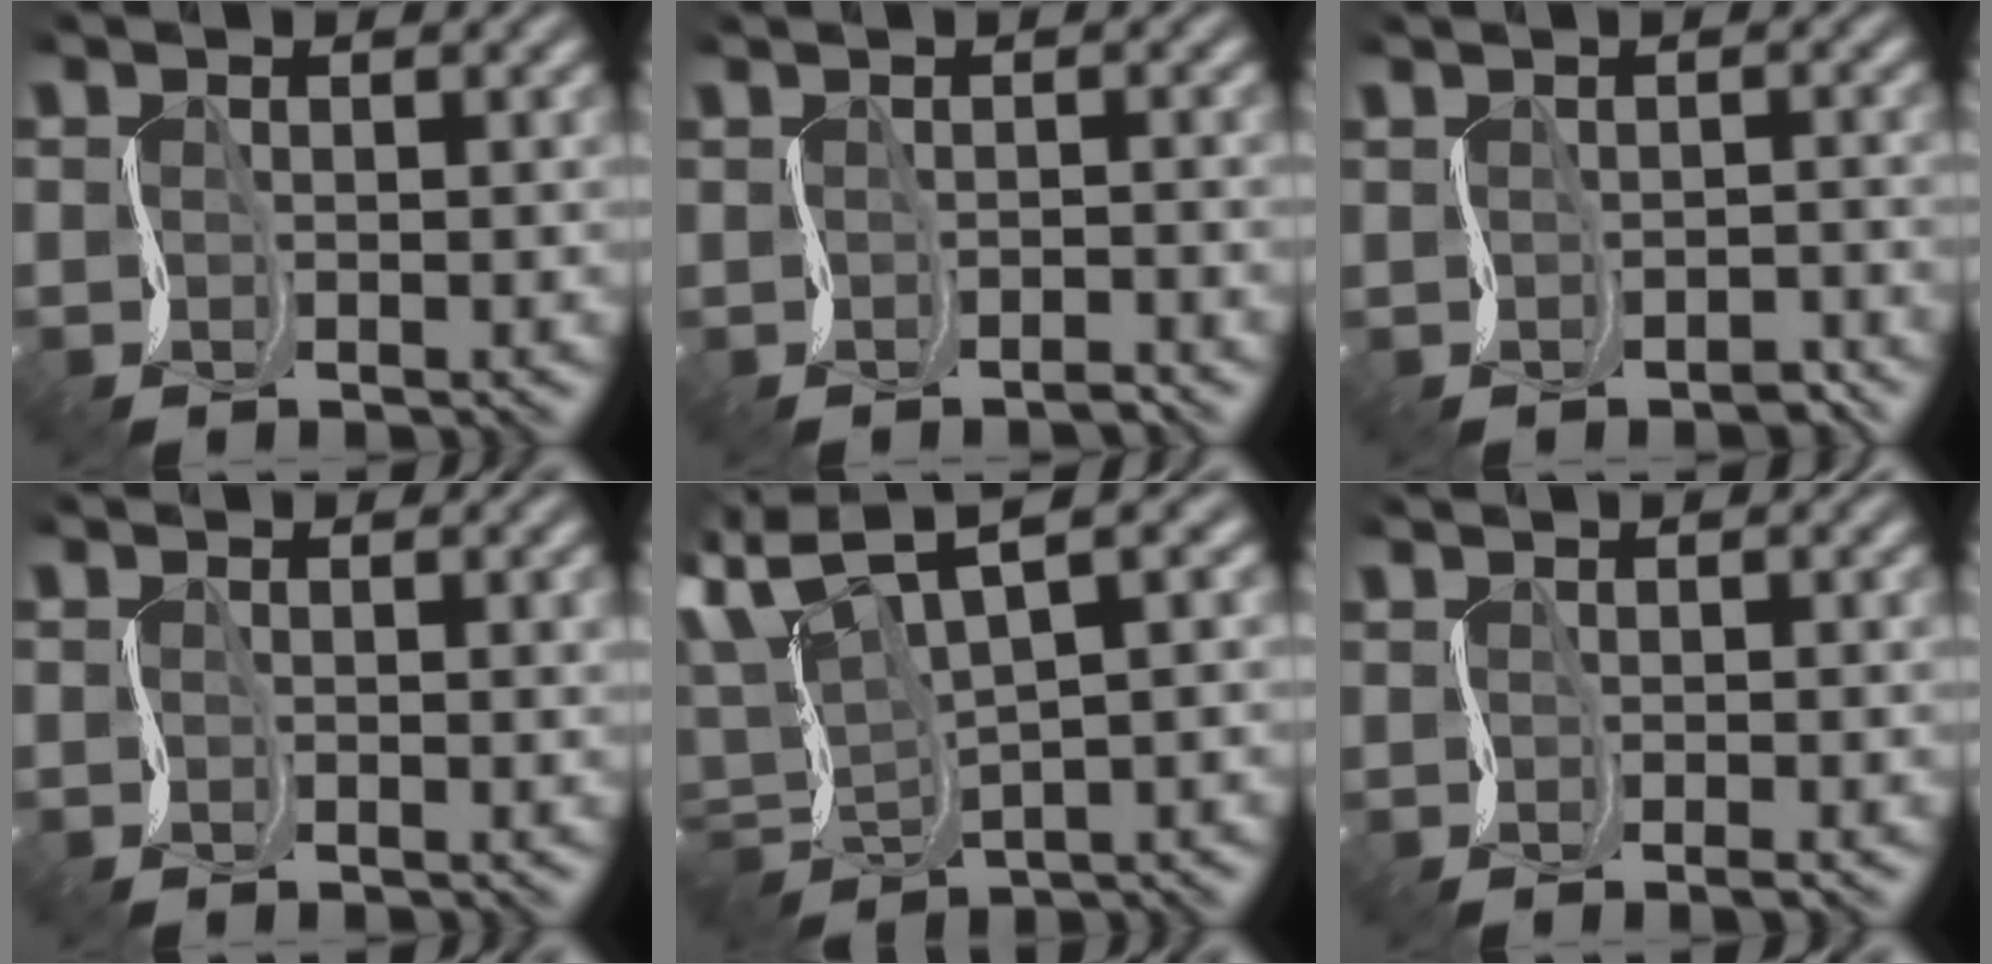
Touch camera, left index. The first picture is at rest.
{"total": 0.9, "force": [-0.6, 0.0, 0.7], "torque": [-0.013, -0.006, -0.013]}
{"total": 1.8, "force": [-1.0, 0.9, 1.3], "torque": [-0.016, -0.005, -0.015]}
{"total": 0.0}
{"total": 6.6, "force": [1.3, 2.2, 6.0], "torque": [-0.130, 0.009, 0.017]}
{"total": 1.0, "force": [0.1, -0.1, 1.0], "torque": [-0.020, -0.001, 0.002]}